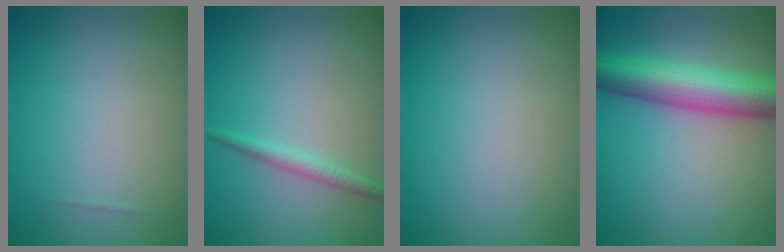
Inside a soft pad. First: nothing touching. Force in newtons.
{"total": 1.4, "press": 1.4, "slide": 0.1}
{"total": 0.0}
{"total": 8.0, "press": 8.0, "slide": 0.3}